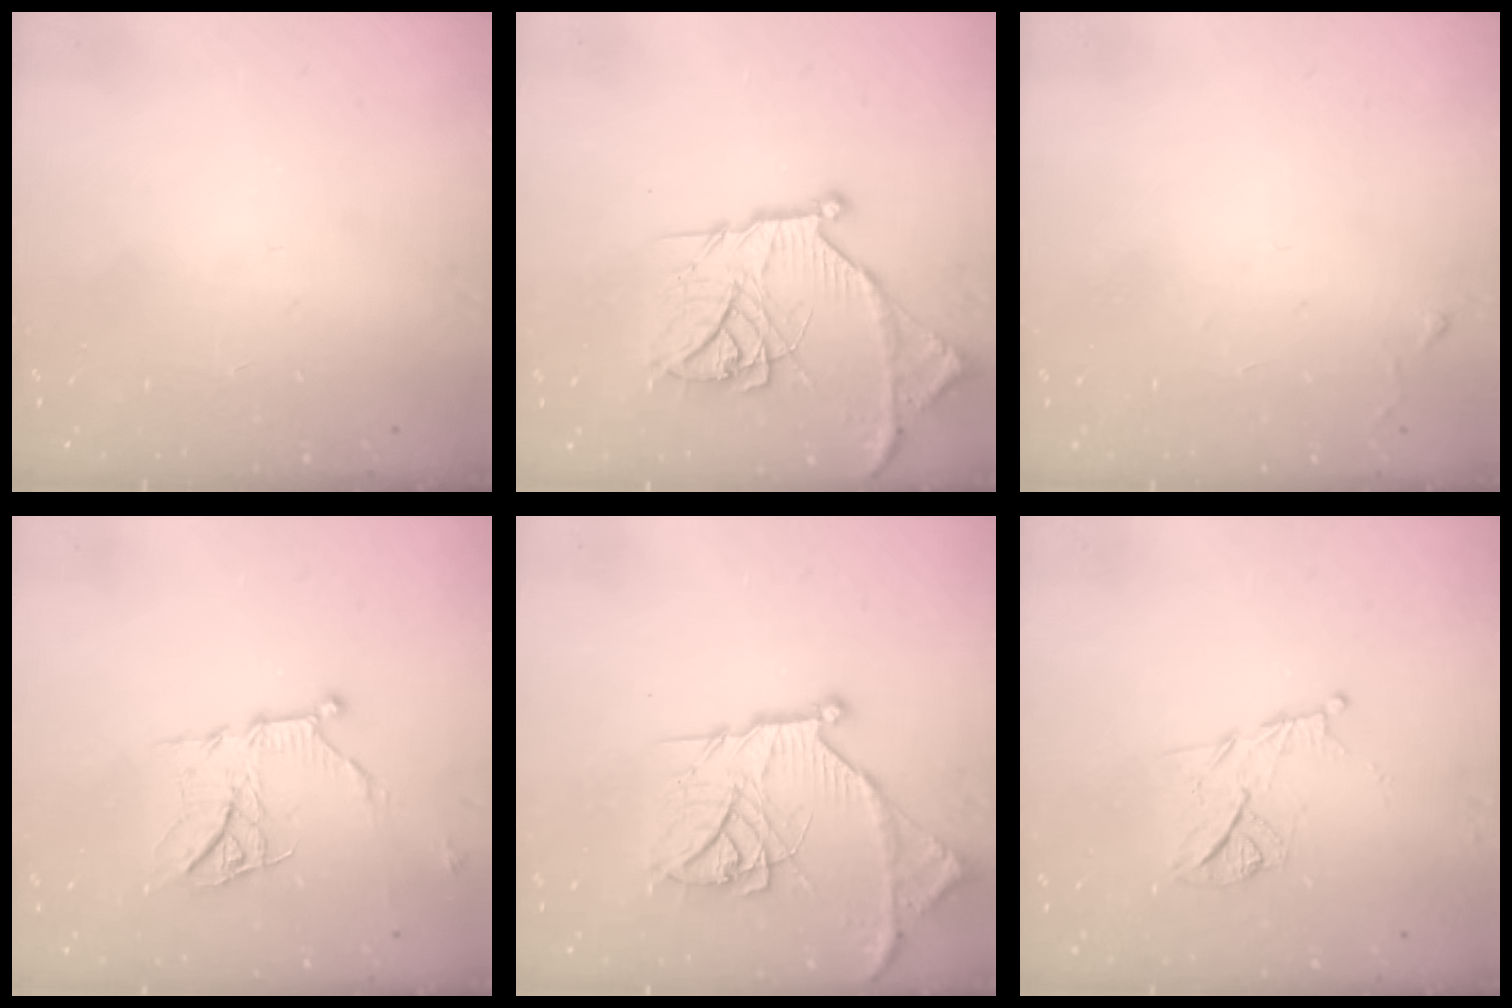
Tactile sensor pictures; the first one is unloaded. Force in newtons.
{"total": 20.3, "press": 20.2, "slide": 1.6}
{"total": 3.3, "press": 3.3, "slide": 0.5}
{"total": 11.9, "press": 11.9, "slide": 0.1}
{"total": 20.3, "press": 20.2, "slide": 1.6}
{"total": 10.0, "press": 10.0, "slide": 1.0}